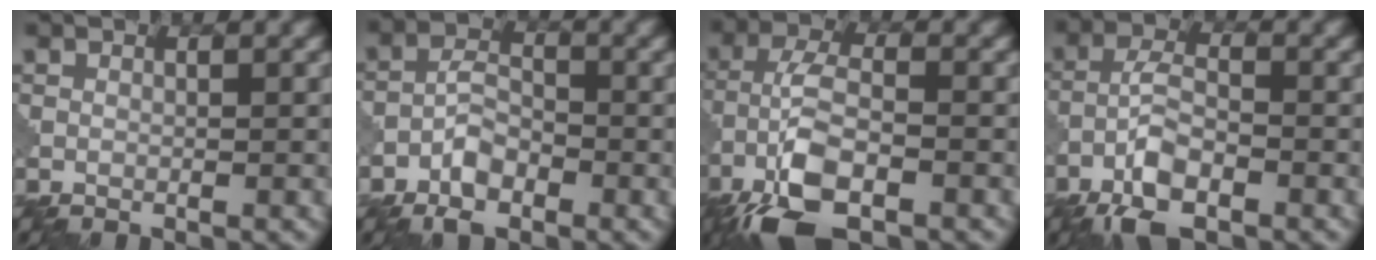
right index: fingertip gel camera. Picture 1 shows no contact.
{"total": 4.0, "force": [-2.3, 2.2, 2.5], "torque": [-0.039, 0.002, -0.050]}
{"total": 8.3, "force": [-4.8, 3.0, 6.0], "torque": [-0.123, 0.001, -0.098]}
{"total": 5.3, "force": [-3.2, 1.9, 3.7], "torque": [-0.074, 0.002, -0.072]}